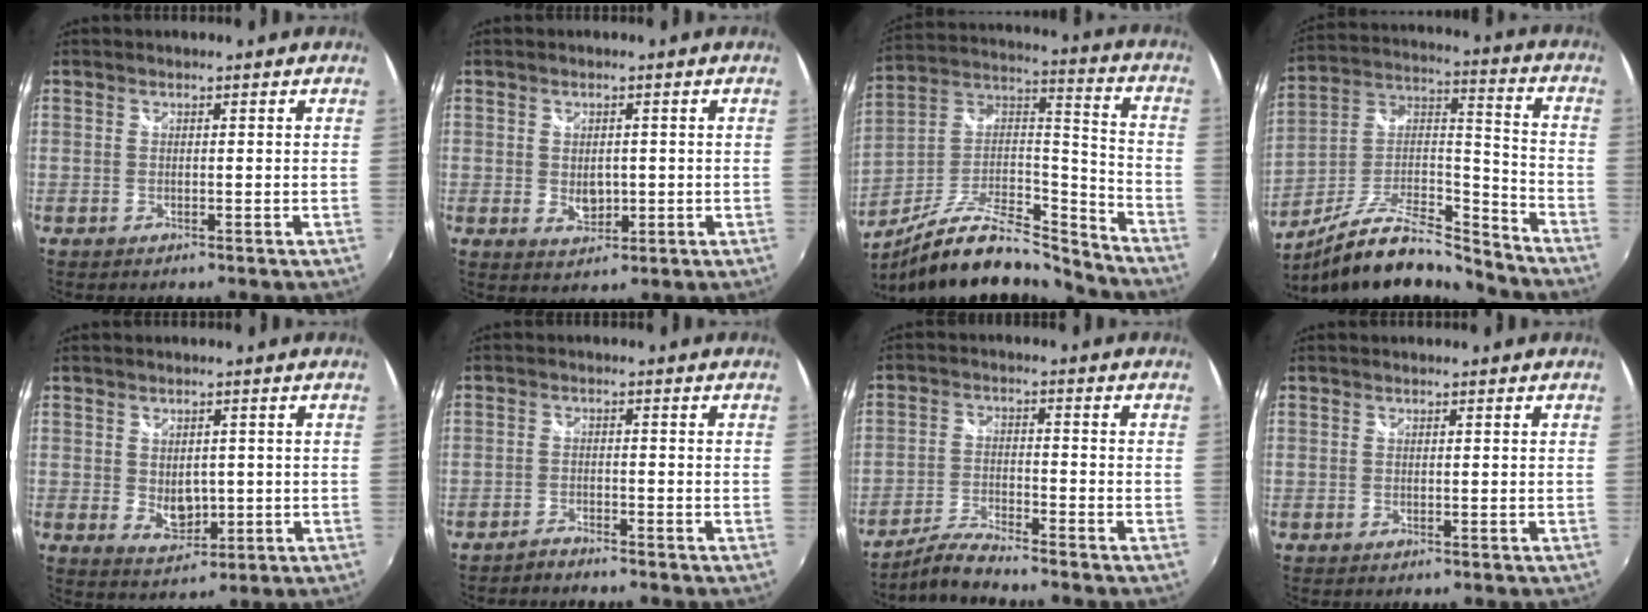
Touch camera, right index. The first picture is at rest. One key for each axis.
{"total": 3.9, "fx": -0.1, "fy": 2.9, "fz": 2.6, "tx": -0.040, "ty": -0.005, "tz": 0.002}
{"total": 18.2, "fx": -14.5, "fy": 5.1, "fz": 9.7, "tx": -0.184, "ty": 0.014, "tz": -0.256}
{"total": 16.2, "fx": -13.2, "fy": 4.2, "fz": 8.5, "tx": -0.166, "ty": 0.016, "tz": -0.234}
{"total": 5.3, "fx": 0.1, "fy": 3.9, "fz": 3.6, "tx": -0.058, "ty": -0.008, "tz": 0.011}
{"total": 2.3, "fx": -2.2, "fy": 0.3, "fz": 0.3, "tx": -0.017, "ty": 0.000, "tz": -0.043}
{"total": 5.5, "fx": -5.2, "fy": -0.5, "fz": 1.7, "tx": -0.049, "ty": 0.002, "tz": -0.103}
{"total": 0.0}